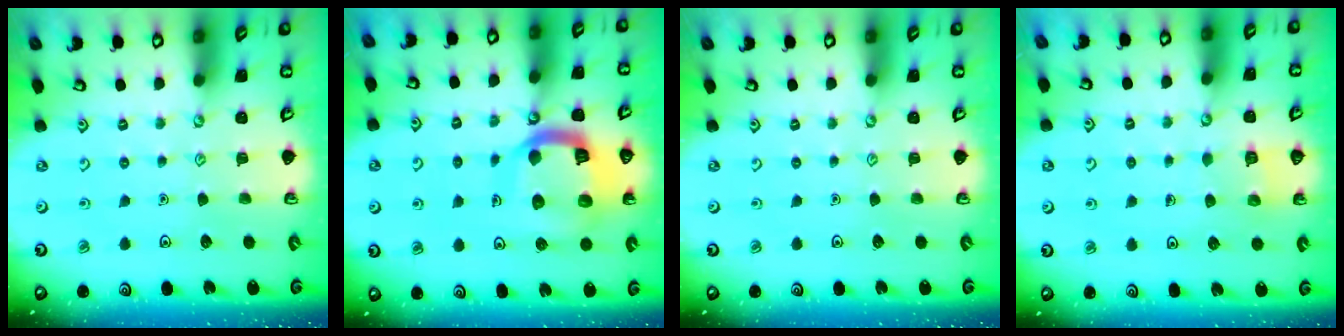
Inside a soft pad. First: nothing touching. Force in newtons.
{"total": 16.1, "press": 16.0, "slide": 1.8}
{"total": 0.0}
{"total": 2.6, "press": 2.6, "slide": 0.1}